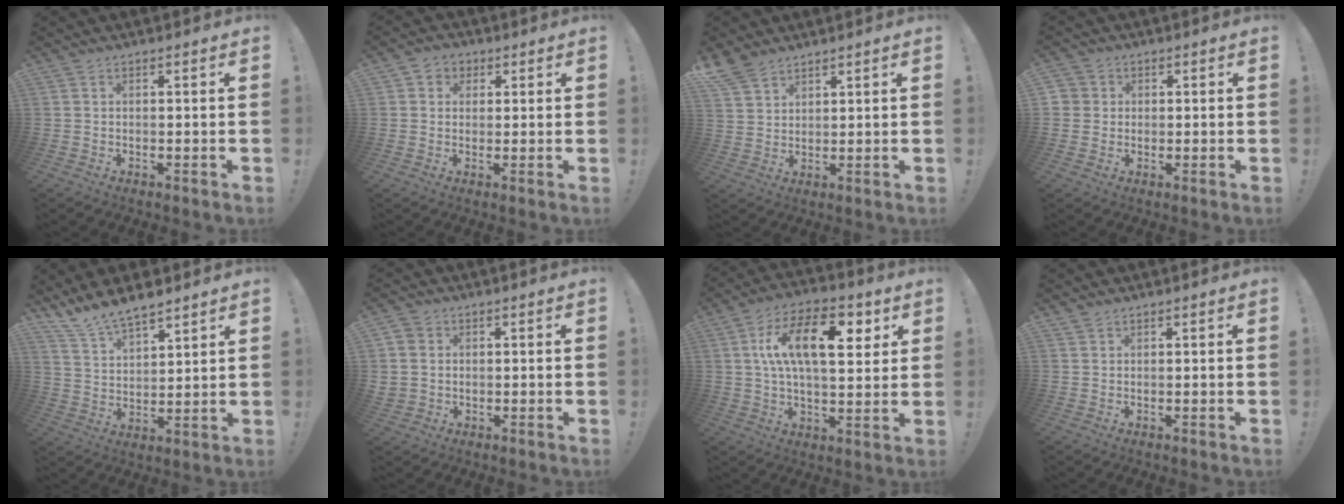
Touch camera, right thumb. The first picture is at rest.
{"total": 3.7, "force": [0.5, 3.5, 0.9], "torque": [-0.017, 0.003, 0.009]}
{"total": 7.0, "force": [5.3, 3.8, 2.5], "torque": [-0.053, -0.024, 0.105]}
{"total": 3.2, "force": [0.5, 3.2, 0.5], "torque": [-0.008, 0.003, 0.009]}
{"total": 9.6, "force": [8.7, 2.9, 2.7], "torque": [-0.067, -0.061, 0.168]}
{"total": 4.3, "force": [1.2, 4.0, 1.1], "torque": [-0.012, -0.002, 0.024]}
{"total": 17.8, "force": [5.5, 8.5, 14.7], "torque": [-0.239, 0.000, 0.086]}
{"total": 1.0, "force": [0.9, 0.4, 0.1], "torque": [0.002, -0.003, 0.017]}